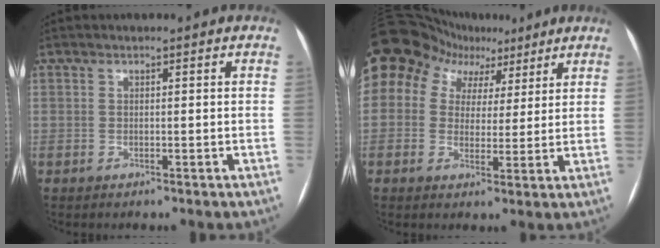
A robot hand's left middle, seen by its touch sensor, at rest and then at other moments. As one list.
[{"total": 14.7, "force": [8.3, 11.1, 5.0], "torque": [-0.100, 0.069, 0.133]}]